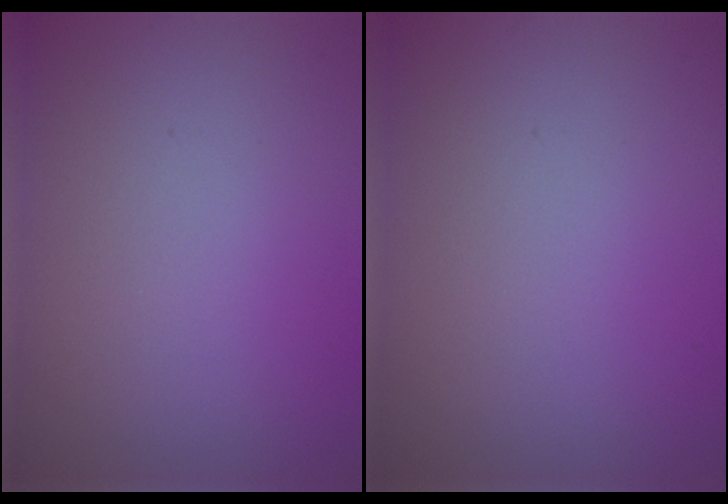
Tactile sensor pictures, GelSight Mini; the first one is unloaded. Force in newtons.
{"total": 0.0}